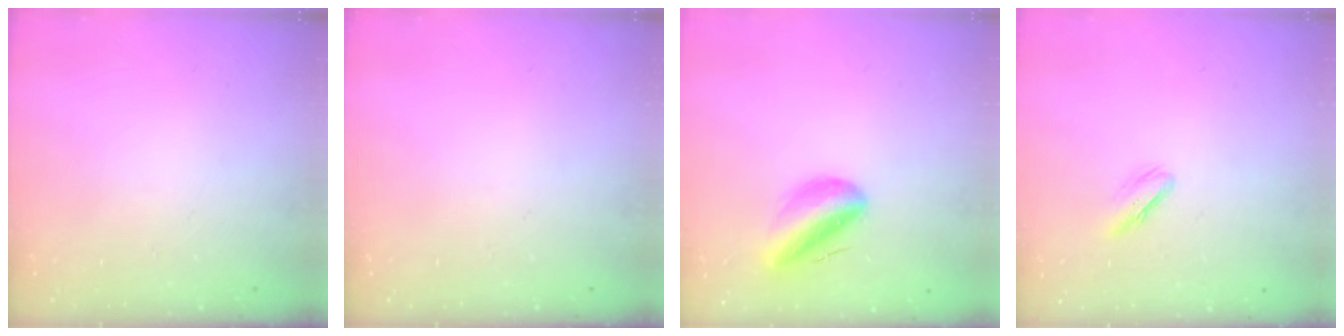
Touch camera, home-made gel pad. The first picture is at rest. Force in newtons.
{"total": 0.0}
{"total": 10.2, "press": 9.8, "slide": 2.7}
{"total": 4.6, "press": 4.2, "slide": 1.6}